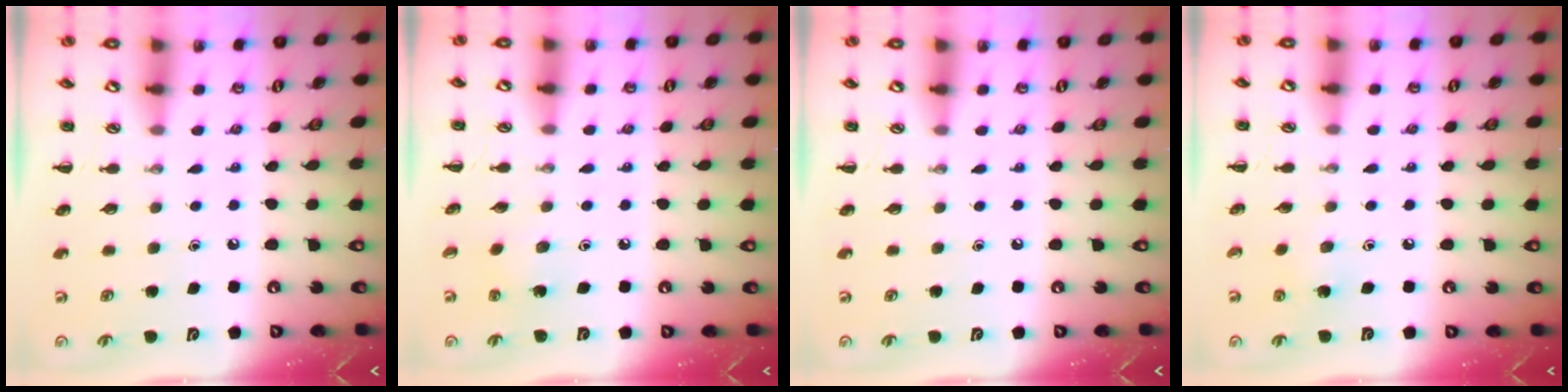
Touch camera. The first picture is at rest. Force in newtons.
{"total": 2.4, "press": 2.3, "slide": 0.6}
{"total": 0.0}
{"total": 3.7, "press": 3.5, "slide": 1.1}